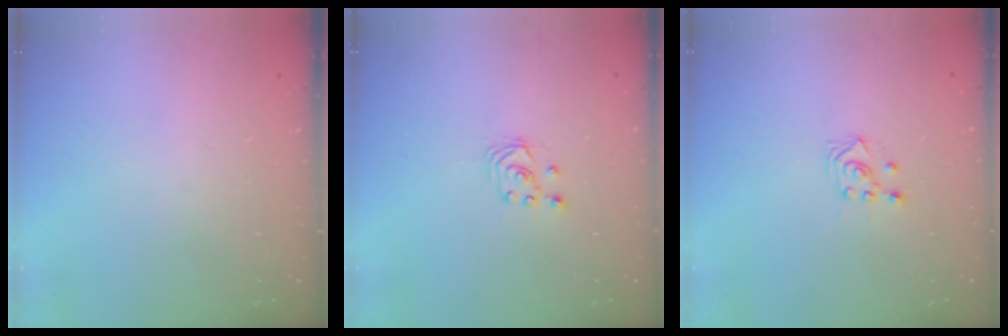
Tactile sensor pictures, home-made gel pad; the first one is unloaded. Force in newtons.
{"total": 2.1, "press": 2.1, "slide": 0.3}
{"total": 3.3, "press": 3.2, "slide": 1.0}